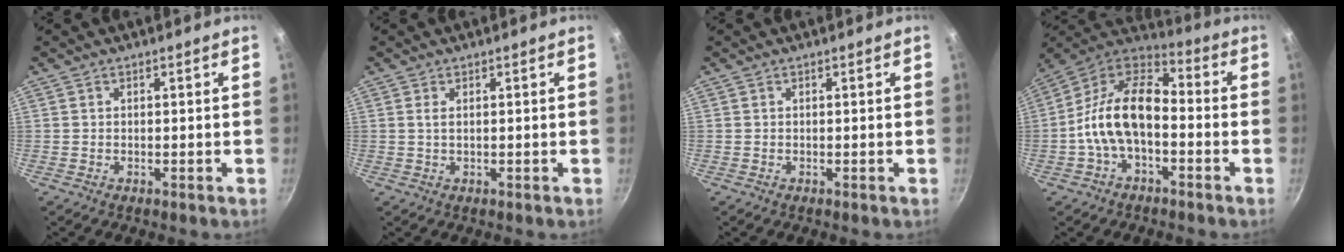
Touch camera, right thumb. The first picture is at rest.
{"total": 1.1, "force": [0.4, 0.5, 1.0], "torque": [-0.019, 0.000, 0.005]}
{"total": 0.0}
{"total": 15.2, "force": [-3.0, 8.7, 12.1], "torque": [-0.207, 0.053, -0.074]}